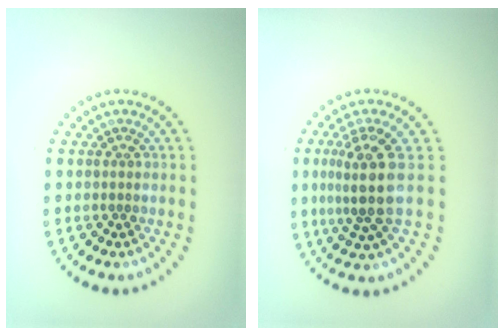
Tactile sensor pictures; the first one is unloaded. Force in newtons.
{"total": 4.1, "press": 3.2, "slide": 2.5}